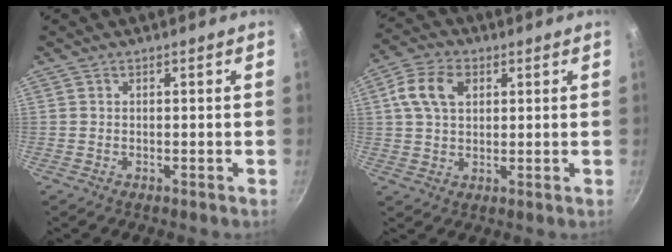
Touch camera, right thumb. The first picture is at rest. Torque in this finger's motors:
{"motor_torque": [-0.33, 0.36, 0.11, -0.10, 0.06]}